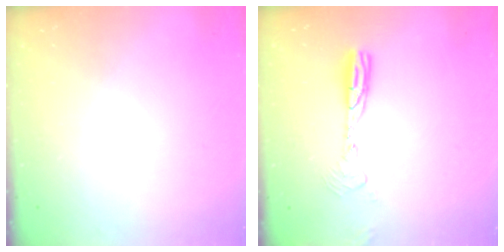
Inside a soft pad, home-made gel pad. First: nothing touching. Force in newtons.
{"total": 9.2, "press": 9.0, "slide": 2.2}